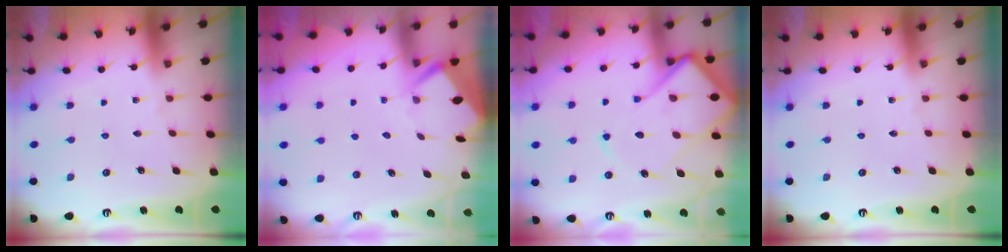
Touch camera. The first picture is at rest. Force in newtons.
{"total": 3.3, "press": 3.3, "slide": 0.3}
{"total": 17.7, "press": 17.6, "slide": 1.8}
{"total": 0.0}